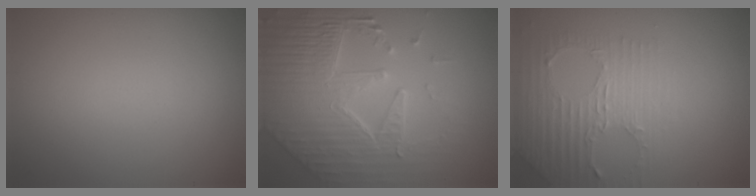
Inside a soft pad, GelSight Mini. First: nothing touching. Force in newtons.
{"total": 8.6, "press": 5.9, "slide": 6.3}
{"total": 2.9, "press": 2.7, "slide": 1.1}